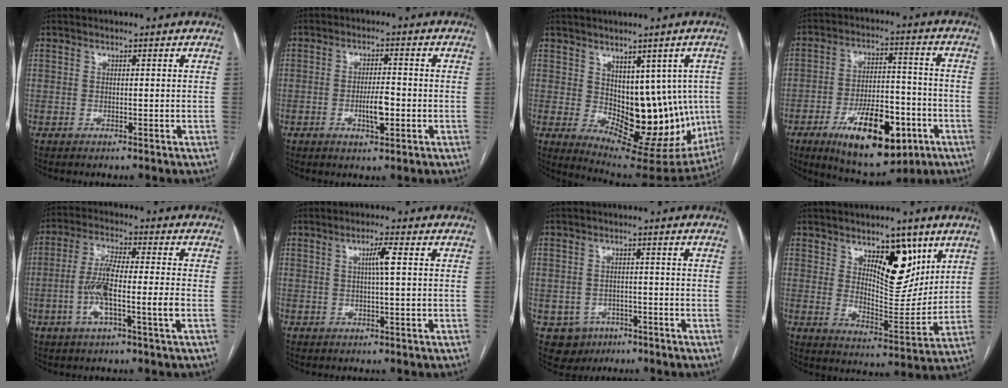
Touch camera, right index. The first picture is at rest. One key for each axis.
{"total": 4.6, "fx": -1.3, "fy": 1.1, "fz": 4.2, "tx": -0.076, "ty": 0.000, "tz": -0.019}
{"total": 15.3, "fx": -0.2, "fy": 8.5, "fz": 12.8, "tx": -0.154, "ty": -0.002, "tz": 0.024}
{"total": 16.4, "fx": -7.6, "fy": 6.6, "fz": 13.0, "tx": -0.208, "ty": 0.003, "tz": -0.111}
{"total": 8.9, "fx": -2.2, "fy": 0.4, "fz": 8.6, "tx": -0.173, "ty": 0.007, "tz": -0.047}
{"total": 3.0, "fx": 0.5, "fy": -0.3, "fz": 2.9, "tx": -0.053, "ty": 0.003, "tz": 0.008}
{"total": 5.0, "fx": -2.2, "fy": 4.5, "fz": 0.7, "tx": -0.009, "ty": 0.008, "tz": -0.027}
{"total": 11.0, "fx": 5.7, "fy": 4.4, "fz": 8.3, "tx": -0.126, "ty": -0.008, "tz": 0.100}